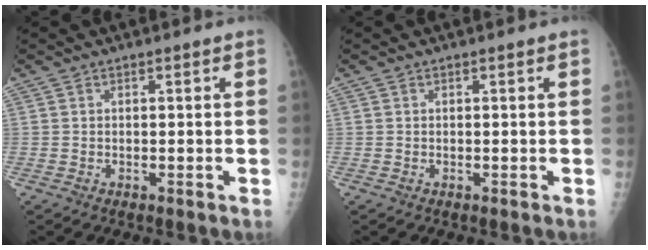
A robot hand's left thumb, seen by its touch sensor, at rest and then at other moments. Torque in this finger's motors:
{"motor_torque": [0.13, 0.00, 0.12, 0.07, 0.00]}